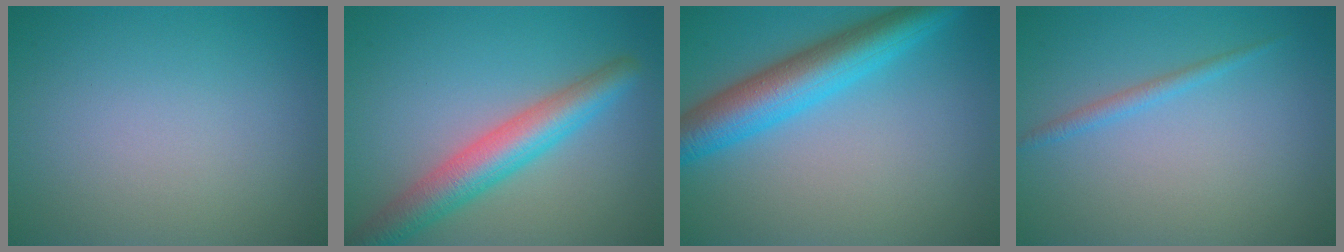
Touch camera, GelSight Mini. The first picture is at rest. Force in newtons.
{"total": 5.6, "press": 5.6, "slide": 0.3}
{"total": 6.9, "press": 6.9, "slide": 0.2}
{"total": 1.2, "press": 1.2, "slide": 0.1}